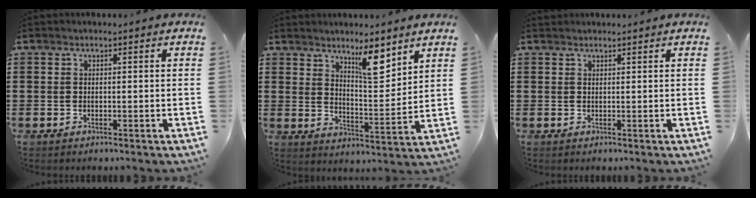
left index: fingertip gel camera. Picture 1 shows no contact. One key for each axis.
{"total": 7.8, "fx": 6.1, "fy": 1.9, "fz": 4.6, "tx": -0.072, "ty": -0.028, "tz": 0.102}
{"total": 0.9, "fx": 0.9, "fy": 0.2, "fz": 0.0, "tx": -0.002, "ty": 0.000, "tz": 0.017}